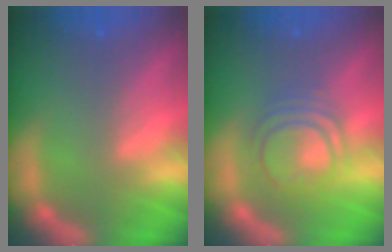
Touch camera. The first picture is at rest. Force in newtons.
{"total": 5.6}